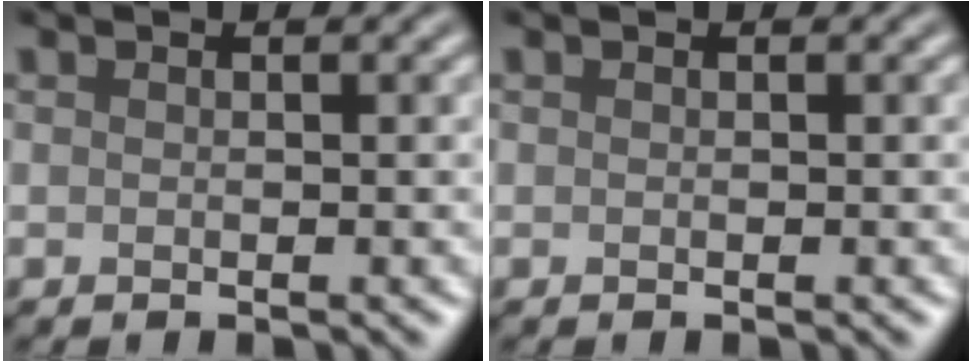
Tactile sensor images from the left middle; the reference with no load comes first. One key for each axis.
{"total": 0.0}